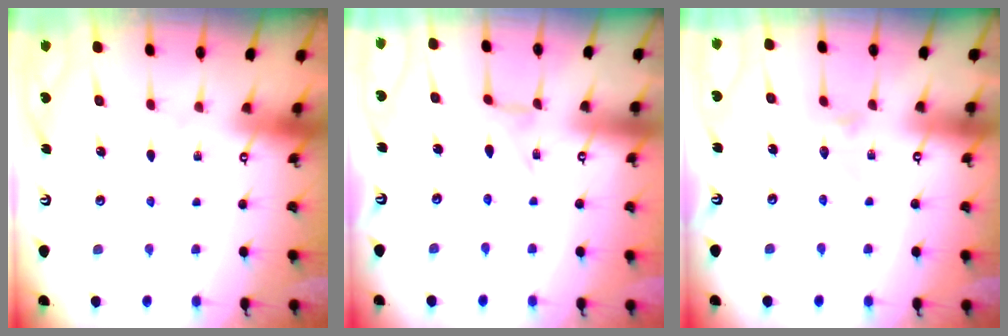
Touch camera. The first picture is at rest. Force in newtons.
{"total": 0.0}
{"total": 2.7, "press": 2.7, "slide": 0.3}